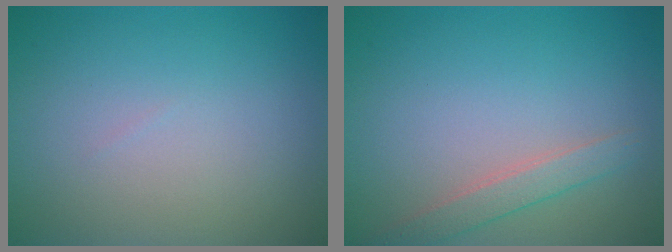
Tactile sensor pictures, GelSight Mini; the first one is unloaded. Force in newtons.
{"total": 1.9, "press": 1.9, "slide": 0.1}